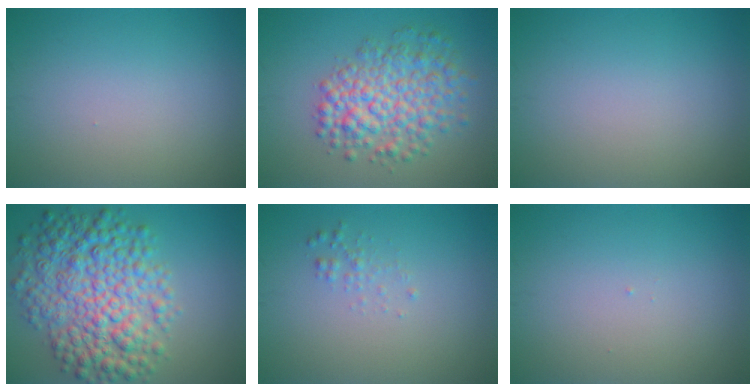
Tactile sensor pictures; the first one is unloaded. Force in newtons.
{"total": 6.4, "press": 6.4, "slide": 0.2}
{"total": 0.0}
{"total": 9.1, "press": 9.1, "slide": 0.1}
{"total": 0.9, "press": 0.9, "slide": 0.1}
{"total": 0.0}